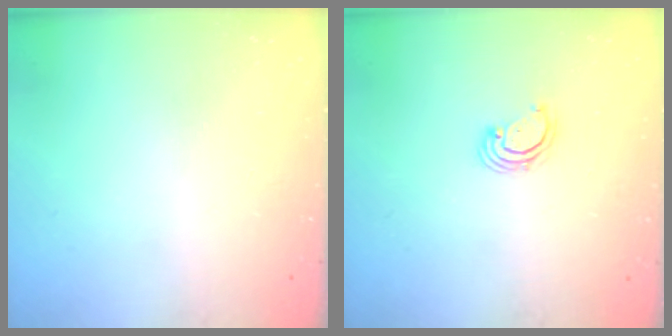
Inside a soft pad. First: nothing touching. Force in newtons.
{"total": 2.8, "press": 2.8, "slide": 0.3}